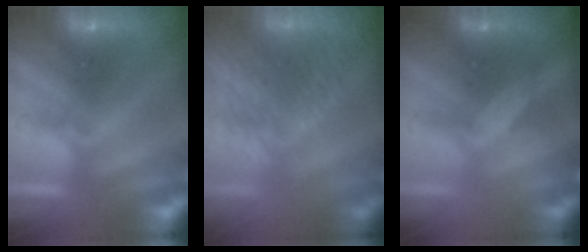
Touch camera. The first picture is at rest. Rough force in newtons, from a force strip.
{"total": 9.6}
{"total": 1.6}